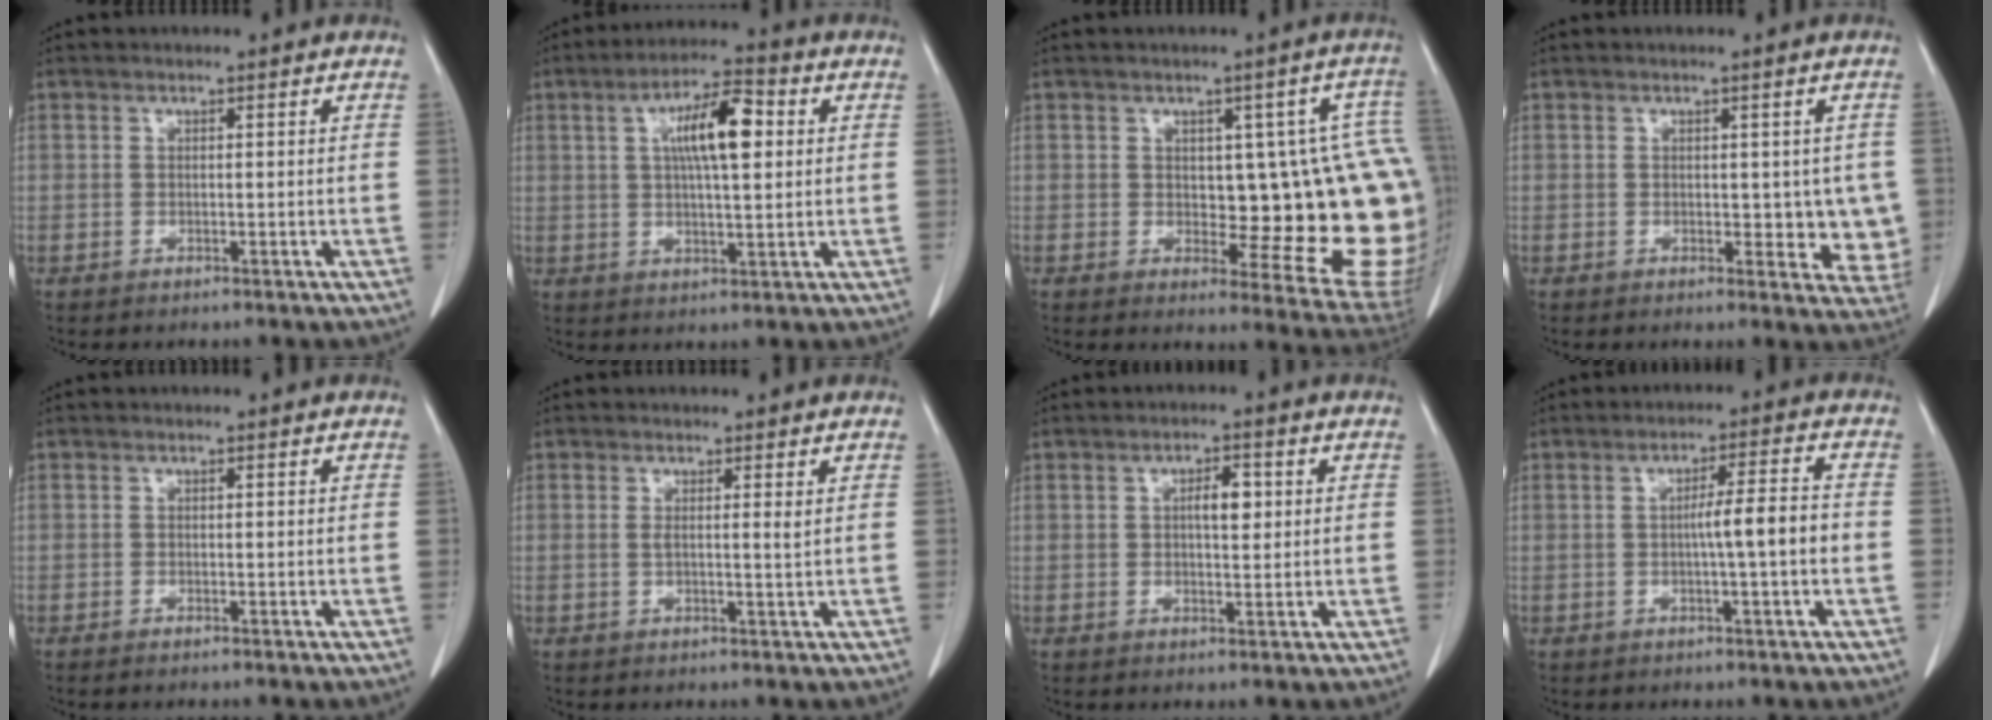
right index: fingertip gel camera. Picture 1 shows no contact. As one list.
[{"total": 9.7, "force": [2.5, 2.5, 9.0], "torque": [-0.157, 0.019, 0.039]}, {"total": 15.1, "force": [0.4, 5.7, 13.9], "torque": [-0.113, 0.011, 0.014]}, {"total": 5.4, "force": [0.2, 3.3, 4.2], "torque": [-0.018, 0.002, 0.005]}, {"total": 0.0}, {"total": 1.7, "force": [0.5, -0.1, 1.6], "torque": [-0.033, -0.003, 0.009]}, {"total": 3.6, "force": [0.8, 1.4, 3.2], "torque": [-0.049, 0.005, 0.012]}, {"total": 5.9, "force": [-0.6, -0.1, 5.8], "torque": [-0.087, 0.009, -0.011]}]